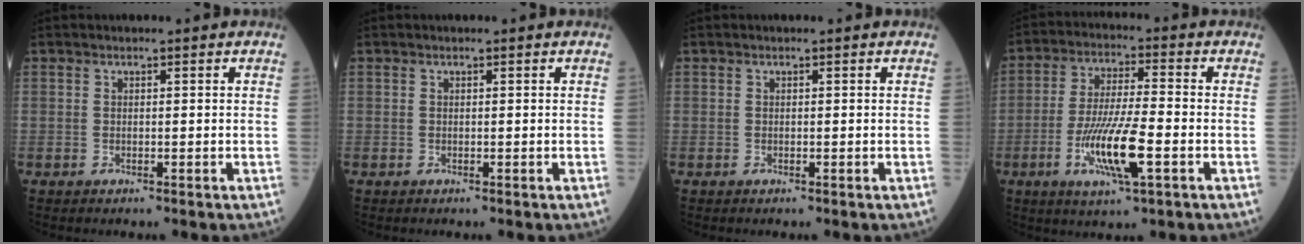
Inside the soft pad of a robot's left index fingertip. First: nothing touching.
{"total": 0.0}
{"total": 0.0}
{"total": 10.7, "force": [-3.9, 1.3, 9.9], "torque": [-0.195, -0.016, -0.072]}